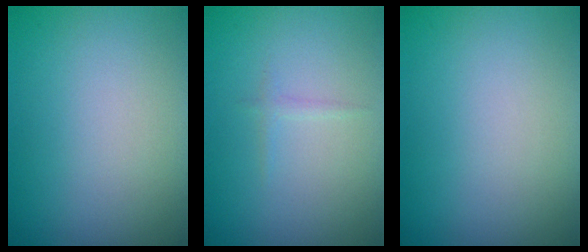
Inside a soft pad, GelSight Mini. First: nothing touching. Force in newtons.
{"total": 0.6, "press": 0.6, "slide": 0.0}
{"total": 0.0}